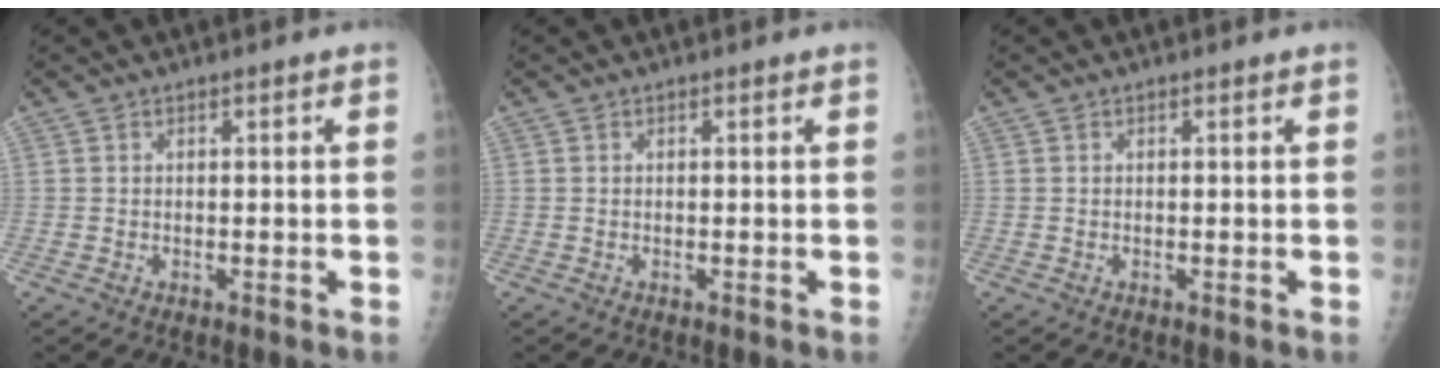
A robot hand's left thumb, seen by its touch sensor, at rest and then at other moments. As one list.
[{"total": 0.0}, {"total": 0.0}]